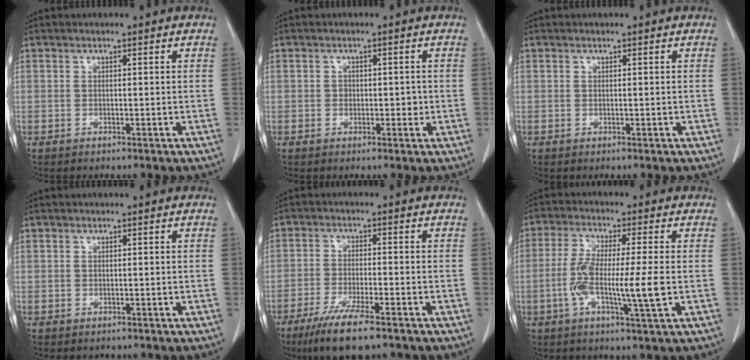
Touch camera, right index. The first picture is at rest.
{"total": 1.9, "force": [-0.2, 1.5, 1.3], "torque": [-0.014, 0.003, -0.001]}
{"total": 0.0}
{"total": 0.6, "force": [-0.2, 0.6, 0.0], "torque": [0.001, 0.006, -0.005]}
{"total": 9.1, "force": [-6.3, 0.9, 6.5], "torque": [-0.115, -0.023, -0.103]}
{"total": 9.5, "force": [-1.7, 0.2, 9.4], "torque": [-0.178, -0.009, -0.038]}